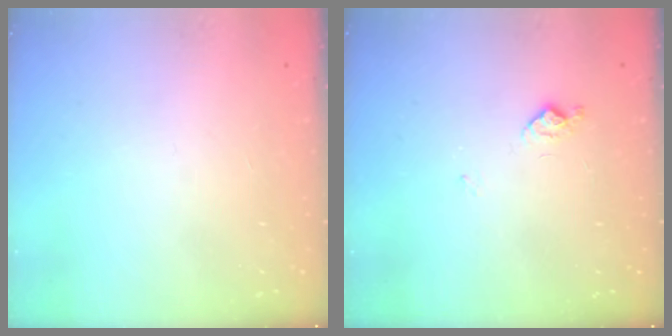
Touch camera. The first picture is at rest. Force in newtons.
{"total": 6.7, "press": 6.6, "slide": 0.8}